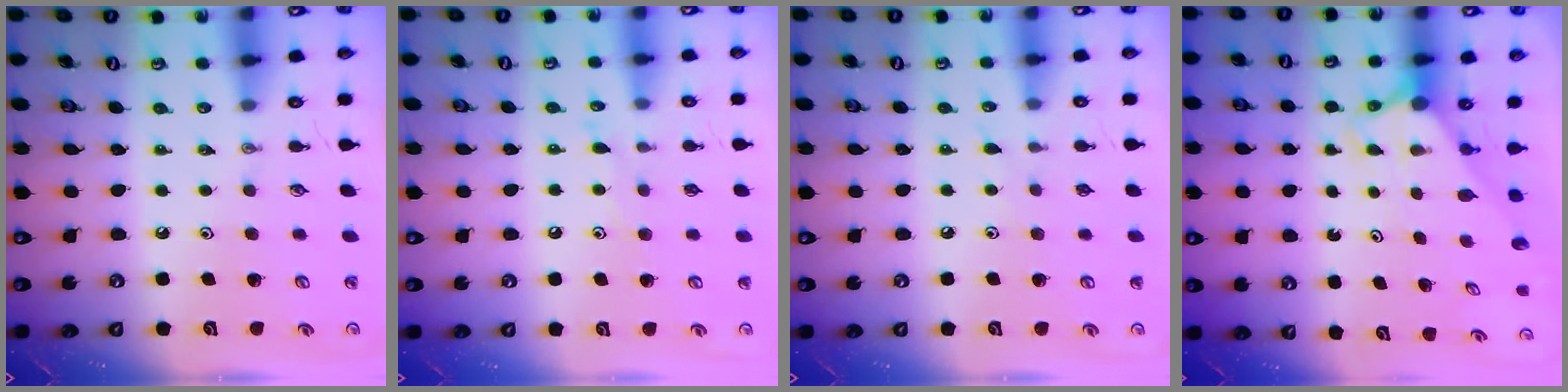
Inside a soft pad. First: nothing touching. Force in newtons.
{"total": 5.6, "press": 5.5, "slide": 0.5}
{"total": 4.0, "press": 4.0, "slide": 0.5}
{"total": 2.6, "press": 2.6, "slide": 0.0}